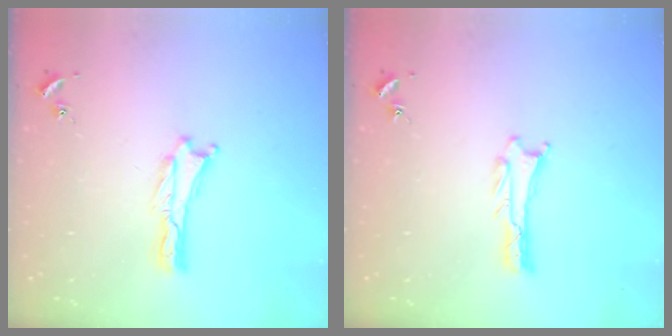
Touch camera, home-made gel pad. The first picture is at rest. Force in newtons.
{"total": 0.8, "press": 0.7, "slide": 0.1}